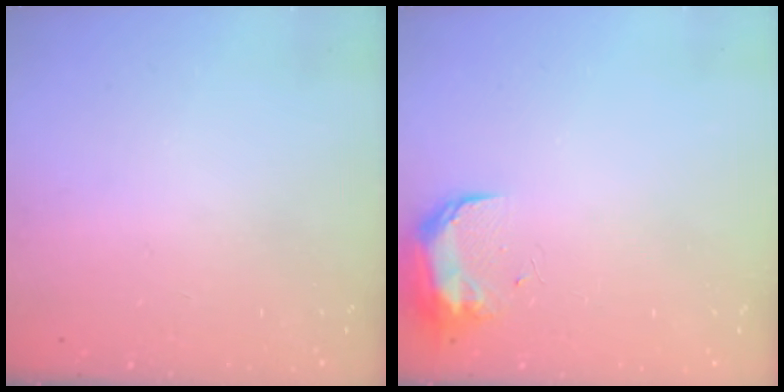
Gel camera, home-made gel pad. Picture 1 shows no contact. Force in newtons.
{"total": 8.7, "press": 8.7, "slide": 0.6}